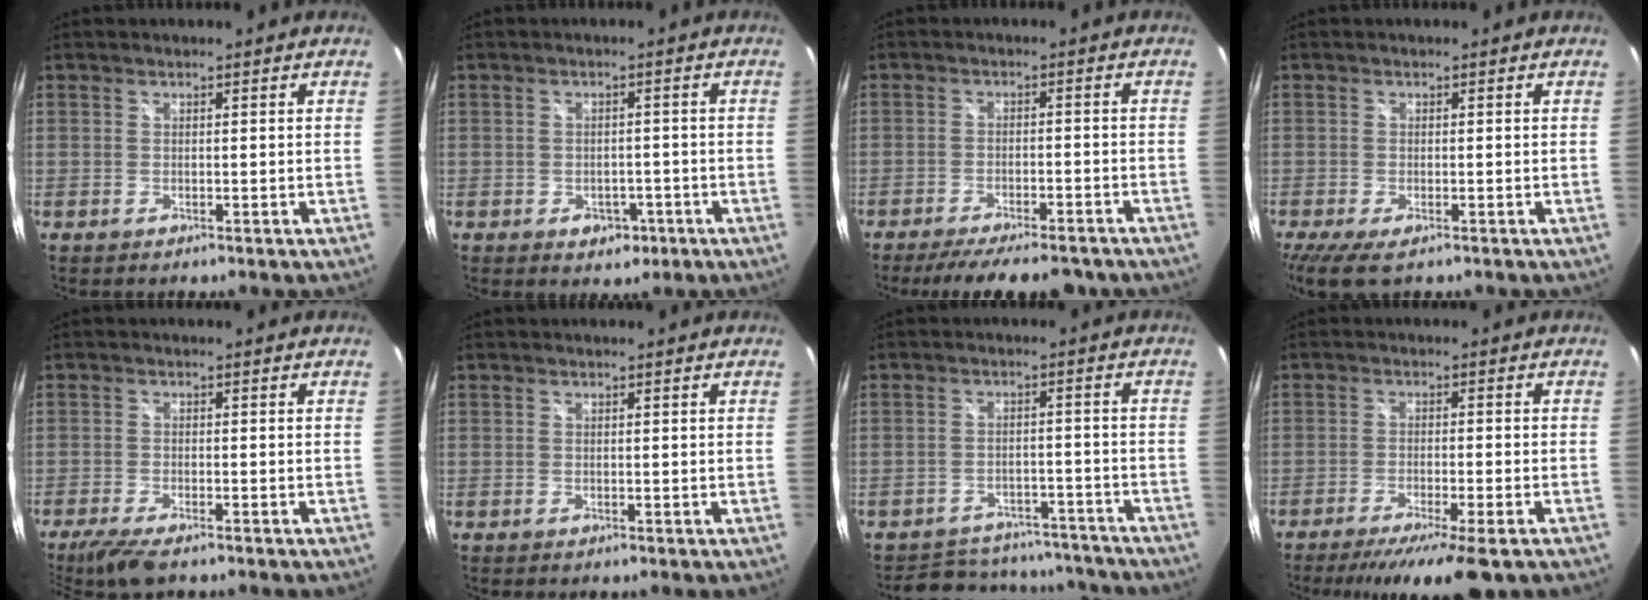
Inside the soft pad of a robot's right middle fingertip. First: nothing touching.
{"total": 3.7, "force": [-1.4, 2.9, 1.8], "torque": [-0.030, 0.005, -0.010]}
{"total": 13.1, "force": [-10.9, 3.4, 6.4], "torque": [-0.123, -0.016, -0.151]}
{"total": 5.8, "force": [-3.6, 2.1, 4.1], "torque": [-0.090, -0.029, -0.060]}
{"total": 6.5, "force": [-5.1, 1.3, 3.9], "torque": [-0.094, -0.022, -0.092]}
{"total": 0.0}
{"total": 15.9, "force": [-13.9, 6.3, 4.3], "torque": [-0.095, 0.032, -0.166]}
{"total": 11.0, "force": [-8.2, 1.1, 7.3], "torque": [-0.144, -0.033, -0.128]}